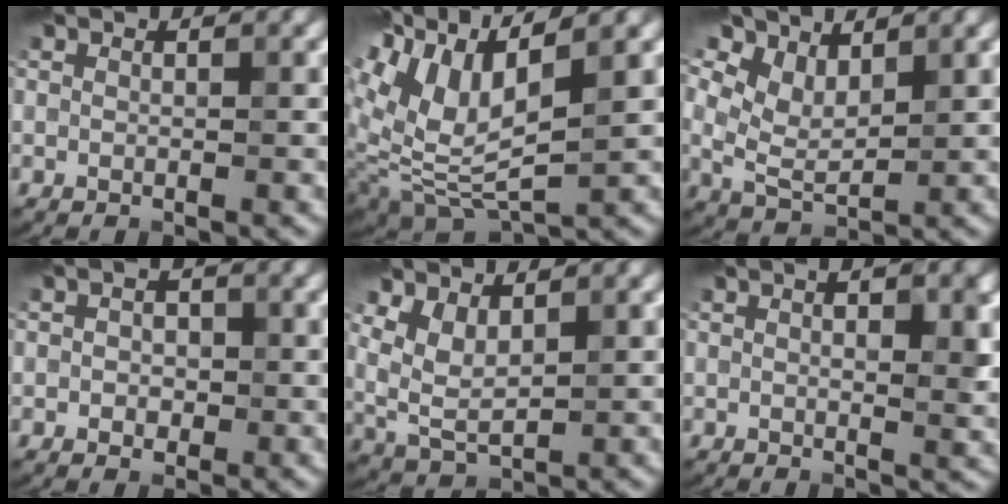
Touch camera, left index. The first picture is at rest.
{"total": 9.7, "force": [4.0, 3.3, 8.2], "torque": [-0.191, 0.013, 0.076]}
{"total": 5.3, "force": [3.5, 2.4, 3.1], "torque": [-0.078, 0.018, 0.054]}
{"total": 1.8, "force": [-0.1, 1.5, 1.1], "torque": [-0.004, 0.007, -0.017]}
{"total": 3.5, "force": [1.5, 1.8, 2.6], "torque": [-0.065, 0.002, 0.034]}
{"total": 3.6, "force": [0.5, 1.1, 3.4], "torque": [-0.049, 0.004, 0.007]}